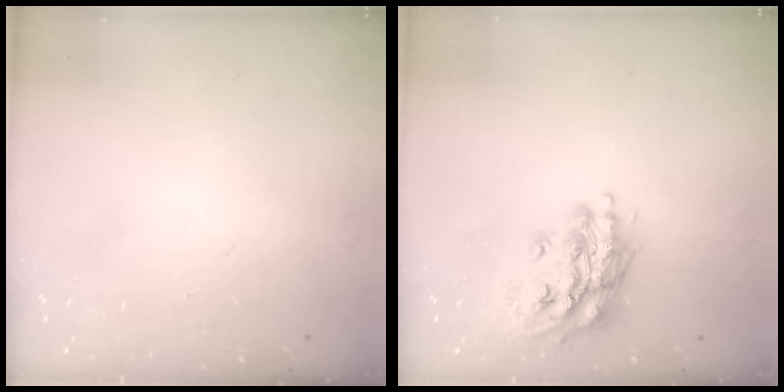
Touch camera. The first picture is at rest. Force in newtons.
{"total": 14.9, "press": 14.9, "slide": 1.6}